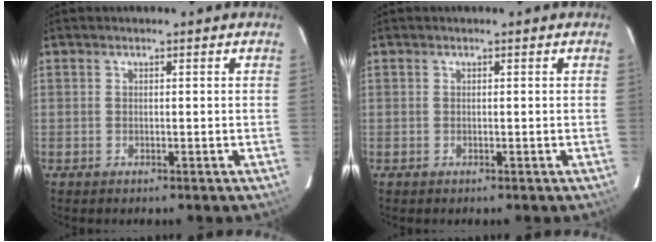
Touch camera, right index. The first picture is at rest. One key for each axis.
{"total": 0.0}